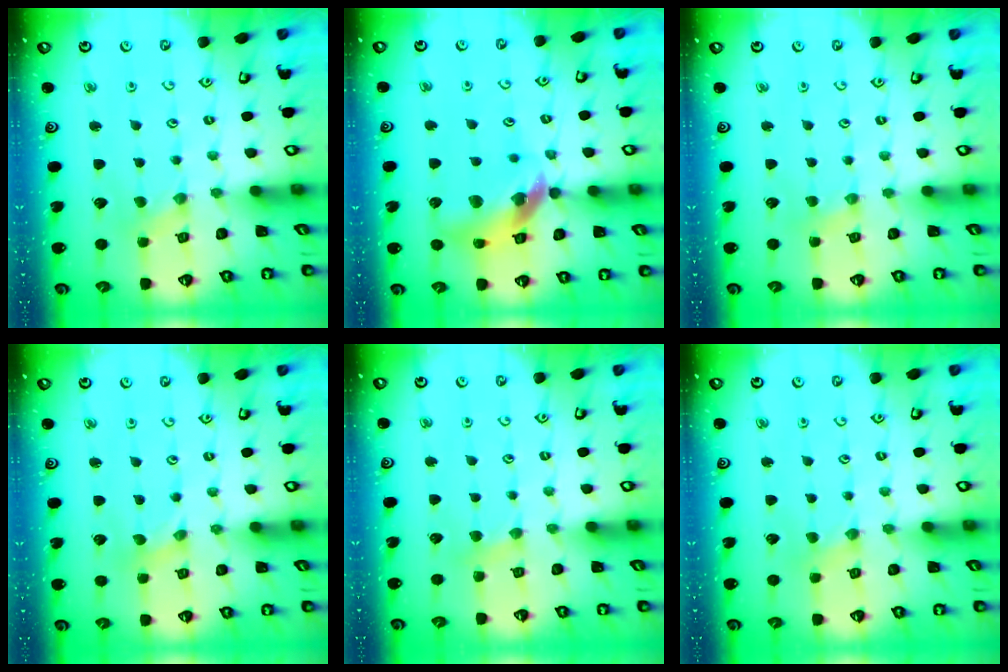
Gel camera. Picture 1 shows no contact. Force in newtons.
{"total": 14.4, "press": 14.3, "slide": 2.0}
{"total": 2.7, "press": 2.6, "slide": 0.4}
{"total": 0.0}
{"total": 3.5, "press": 3.5, "slide": 0.6}
{"total": 1.5, "press": 1.4, "slide": 0.3}